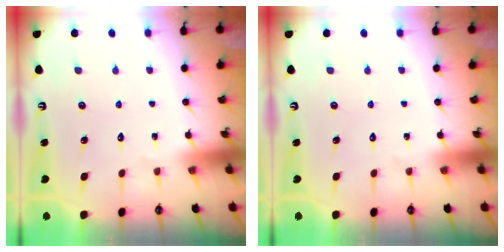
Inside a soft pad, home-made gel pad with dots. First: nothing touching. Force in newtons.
{"total": 0.0}